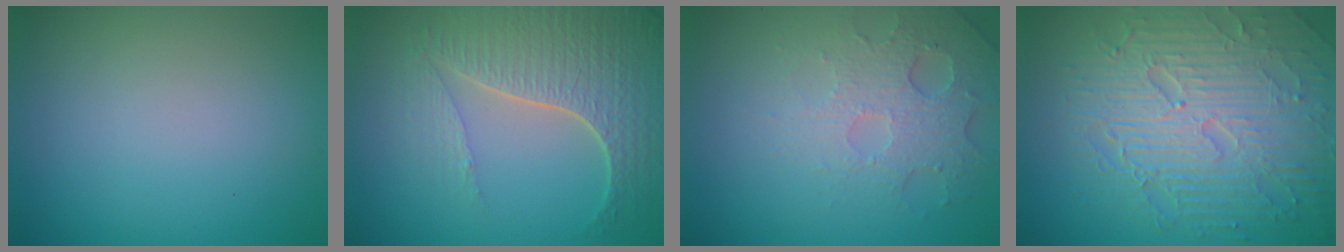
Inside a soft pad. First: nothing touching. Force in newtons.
{"total": 6.2, "press": 5.0, "slide": 3.7}
{"total": 5.0, "press": 3.3, "slide": 3.8}
{"total": 8.9, "press": 6.4, "slide": 6.3}